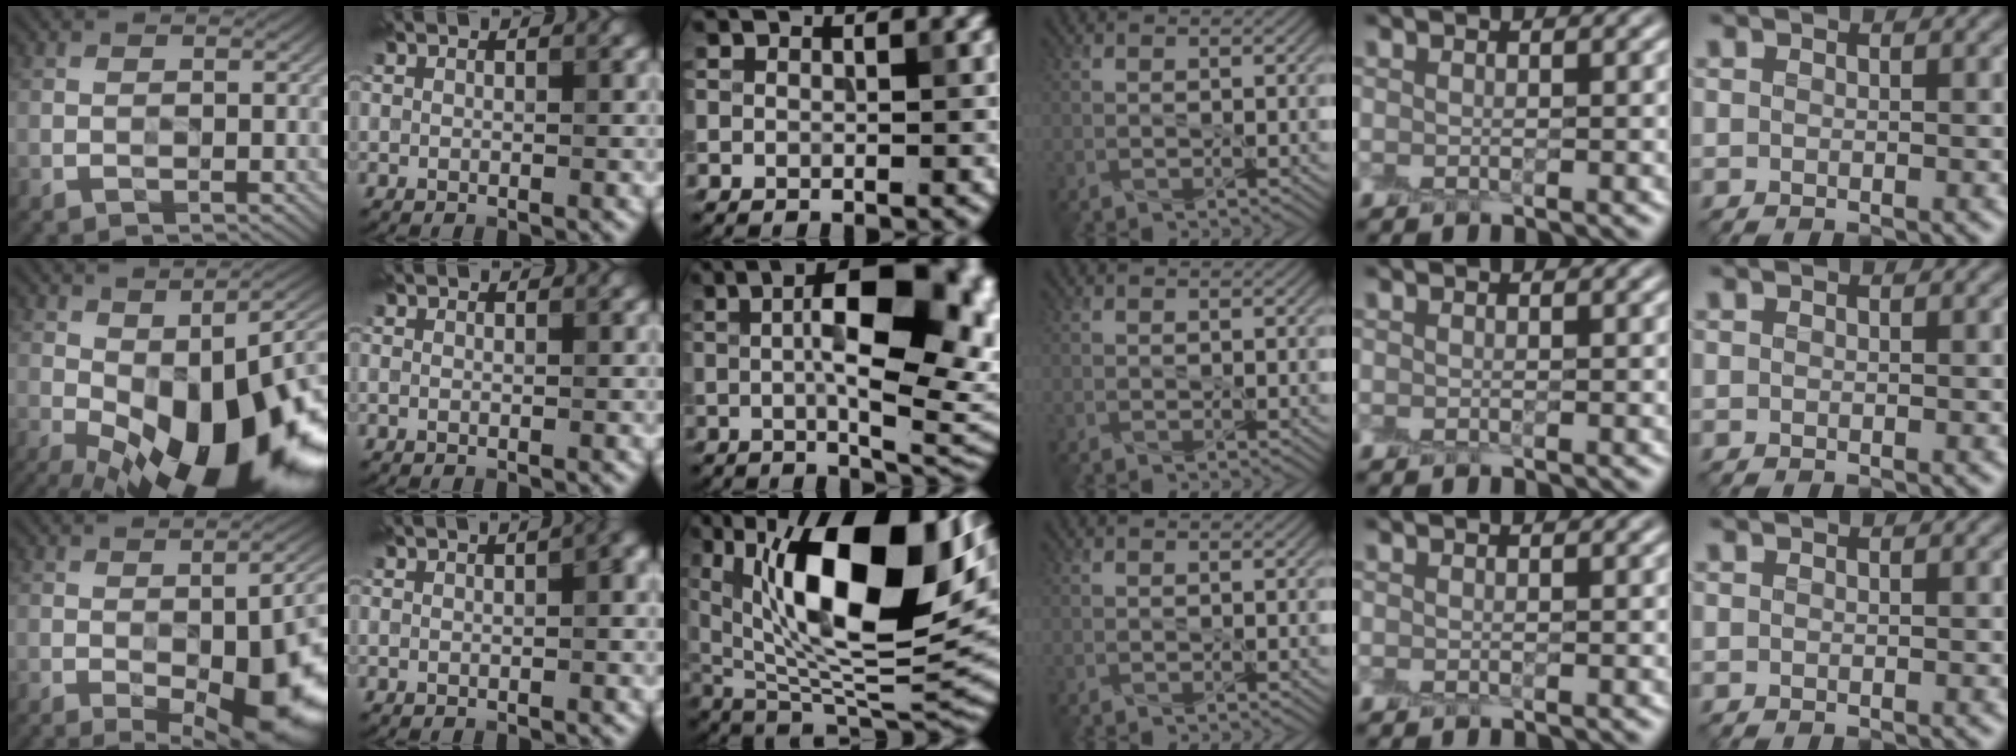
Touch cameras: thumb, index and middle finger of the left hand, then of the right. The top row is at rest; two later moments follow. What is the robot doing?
{"motion": "peel", "object": "plastic wrap"}